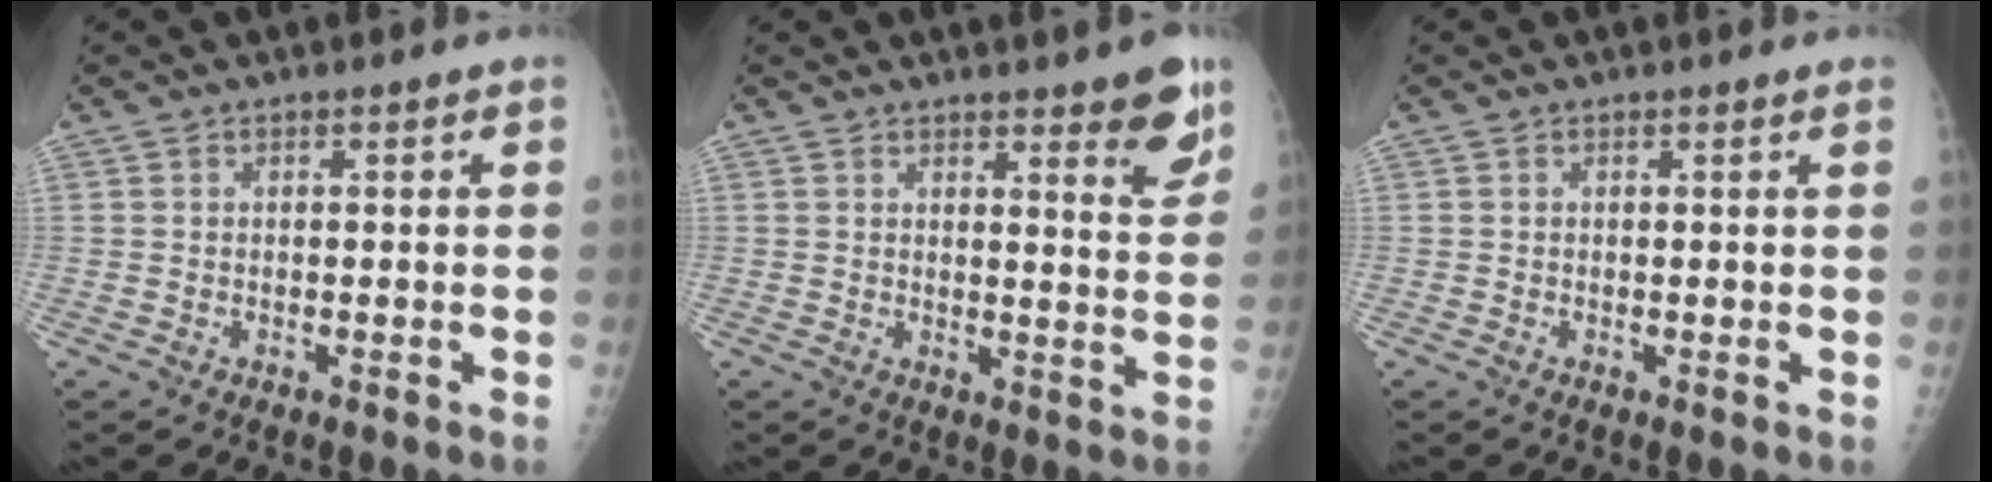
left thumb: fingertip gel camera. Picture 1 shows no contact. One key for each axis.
{"total": 7.9, "fx": 5.1, "fy": 1.7, "fz": 5.8, "tx": -0.050, "ty": -0.032, "tz": 0.063}
{"total": 0.9, "fx": 0.8, "fy": -0.1, "fz": 0.4, "tx": -0.014, "ty": 0.000, "tz": 0.009}